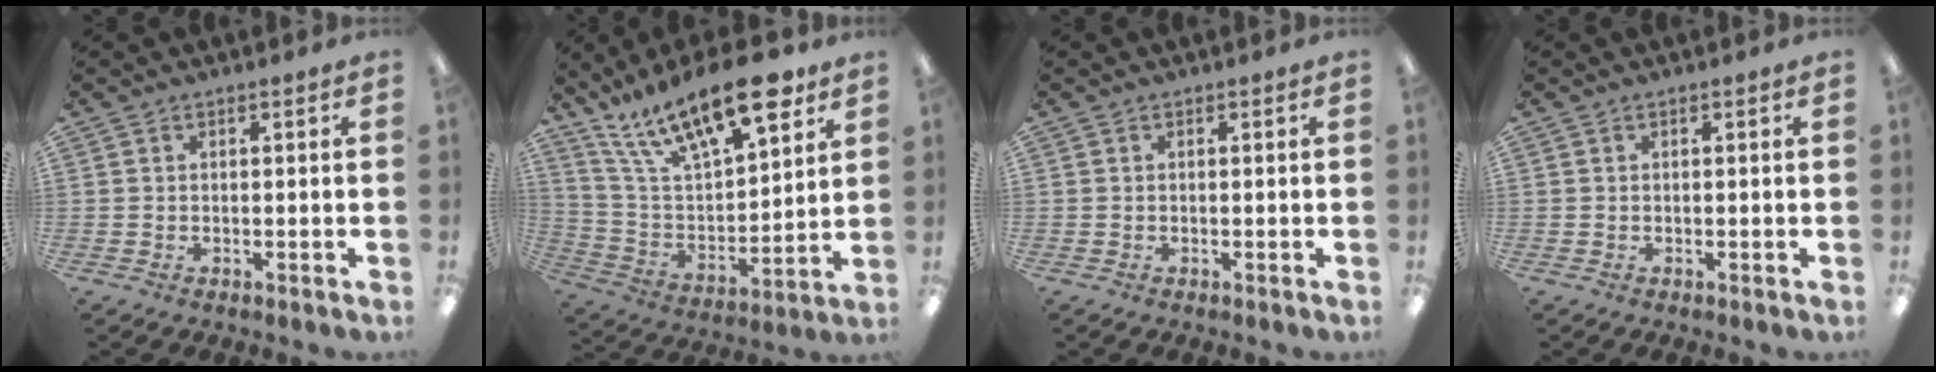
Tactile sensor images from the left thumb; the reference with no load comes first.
{"total": 22.5, "force": [15.1, 8.1, 14.5], "torque": [-0.255, -0.081, 0.261]}
{"total": 0.0}
{"total": 0.0}